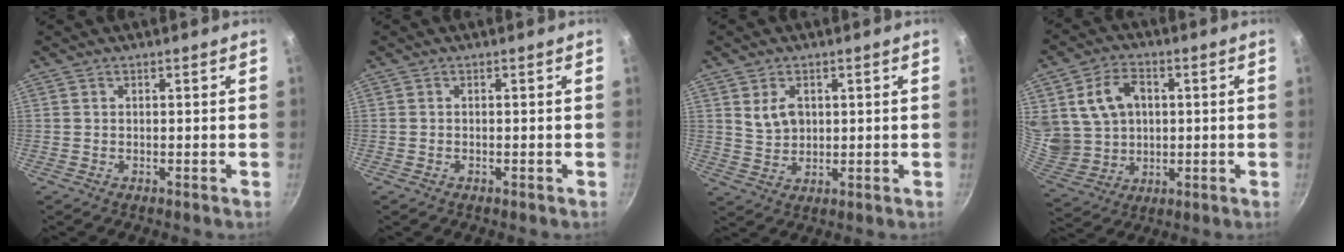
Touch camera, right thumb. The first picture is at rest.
{"total": 0.0}
{"total": 5.1, "force": [1.6, 3.6, 3.2], "torque": [-0.044, -0.010, 0.034]}
{"total": 14.6, "force": [3.2, 11.5, 8.3], "torque": [-0.144, -0.005, 0.074]}